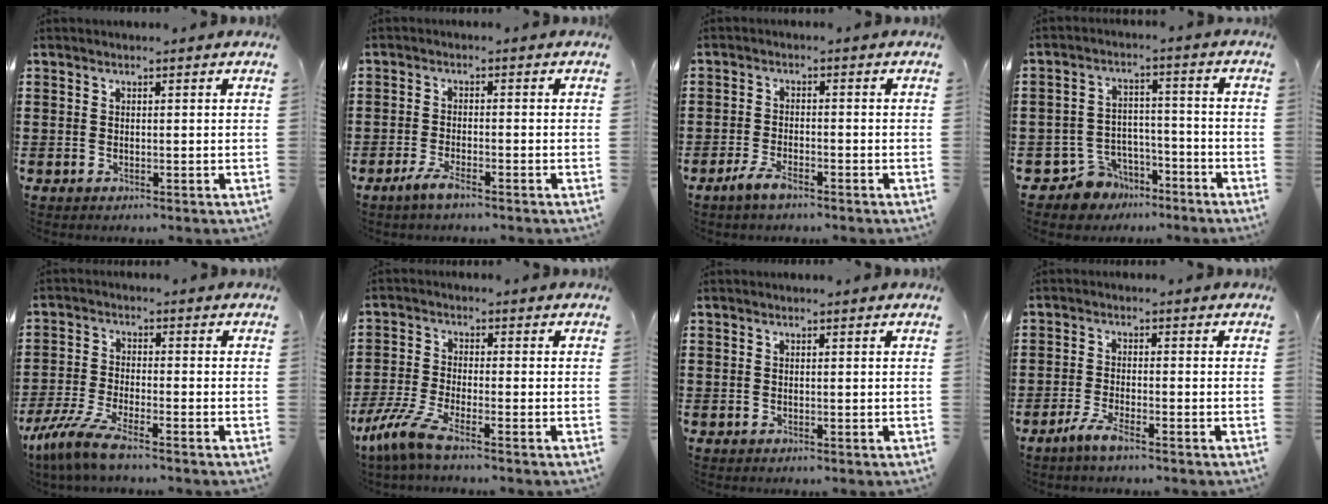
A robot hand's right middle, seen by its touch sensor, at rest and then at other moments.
{"total": 3.1, "force": [-2.1, 0.5, 2.1], "torque": [-0.050, -0.001, -0.044]}
{"total": 3.3, "force": [-2.3, 1.0, 2.1], "torque": [-0.049, 0.001, -0.049]}
{"total": 6.9, "force": [-5.8, 3.5, 0.8], "torque": [-0.043, 0.013, -0.118]}
{"total": 6.4, "force": [-5.2, 0.6, 3.6], "torque": [-0.099, -0.018, -0.108]}
{"total": 5.6, "force": [-4.2, 0.6, 3.7], "torque": [-0.110, -0.023, -0.091]}
{"total": 0.0}
{"total": 3.3, "force": [-2.4, 0.4, 2.3], "torque": [-0.051, -0.002, -0.048]}